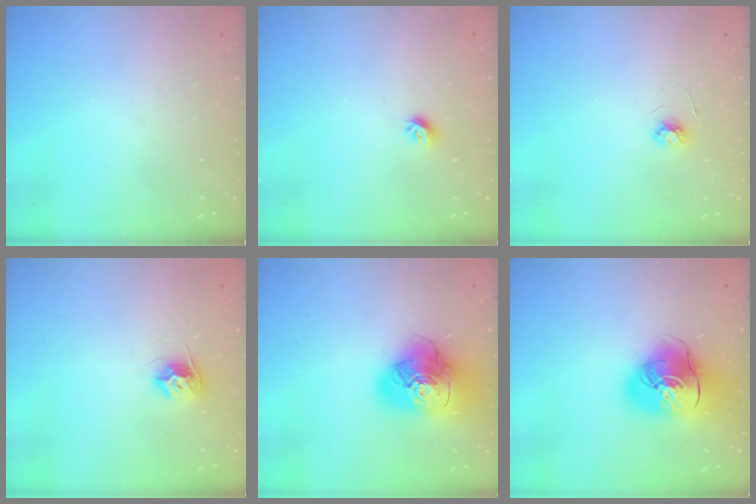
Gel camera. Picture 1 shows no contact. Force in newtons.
{"total": 5.7, "press": 5.6, "slide": 0.8}
{"total": 3.6, "press": 3.6, "slide": 0.5}
{"total": 8.3, "press": 8.2, "slide": 0.6}
{"total": 19.1, "press": 18.9, "slide": 2.6}
{"total": 16.3, "press": 16.1, "slide": 2.8}